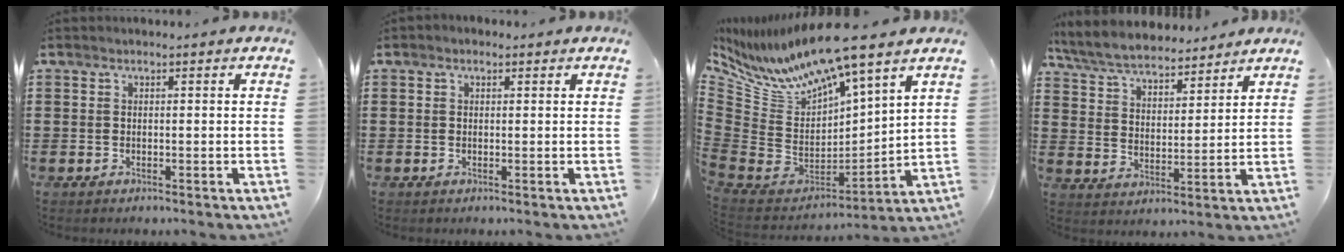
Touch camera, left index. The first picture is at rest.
{"total": 0.7, "force": [0.2, 0.6, 0.3], "torque": [-0.007, 0.006, 0.004]}
{"total": 9.6, "force": [8.0, 1.5, 5.1], "torque": [-0.148, -0.068, 0.132]}
{"total": 6.7, "force": [6.4, 1.2, 1.8], "torque": [-0.062, -0.026, 0.115]}